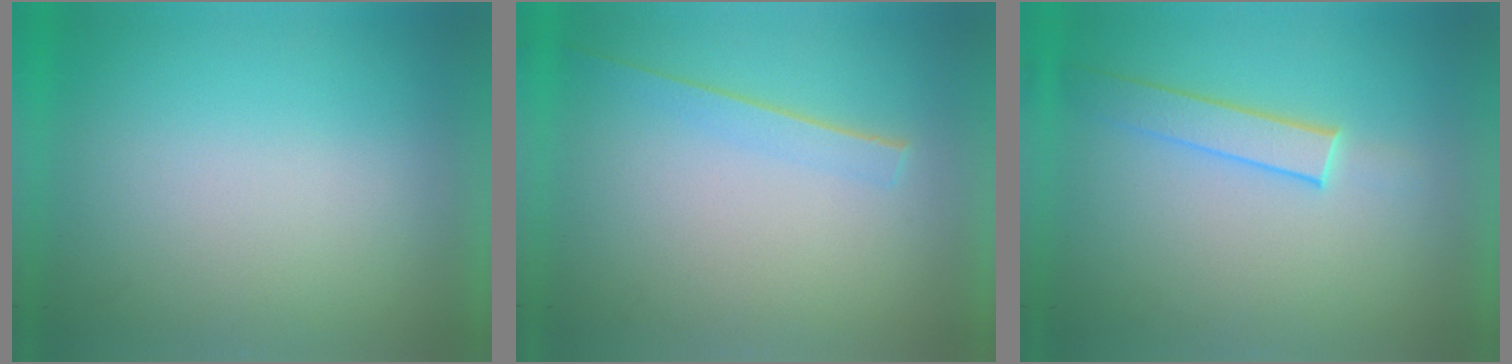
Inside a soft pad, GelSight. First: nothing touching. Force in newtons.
{"total": 1.5}
{"total": 1.9}